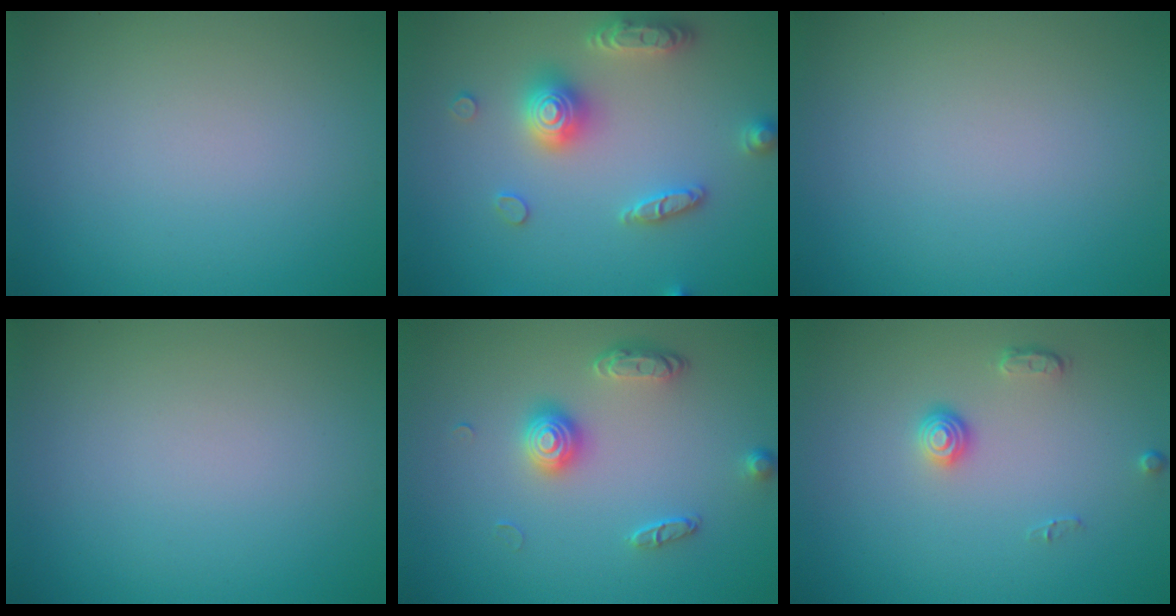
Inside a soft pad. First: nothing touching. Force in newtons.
{"total": 4.9, "press": 4.8, "slide": 0.8}
{"total": 0.0}
{"total": 0.0}
{"total": 2.6, "press": 2.2, "slide": 1.5}
{"total": 1.4, "press": 1.0, "slide": 1.0}